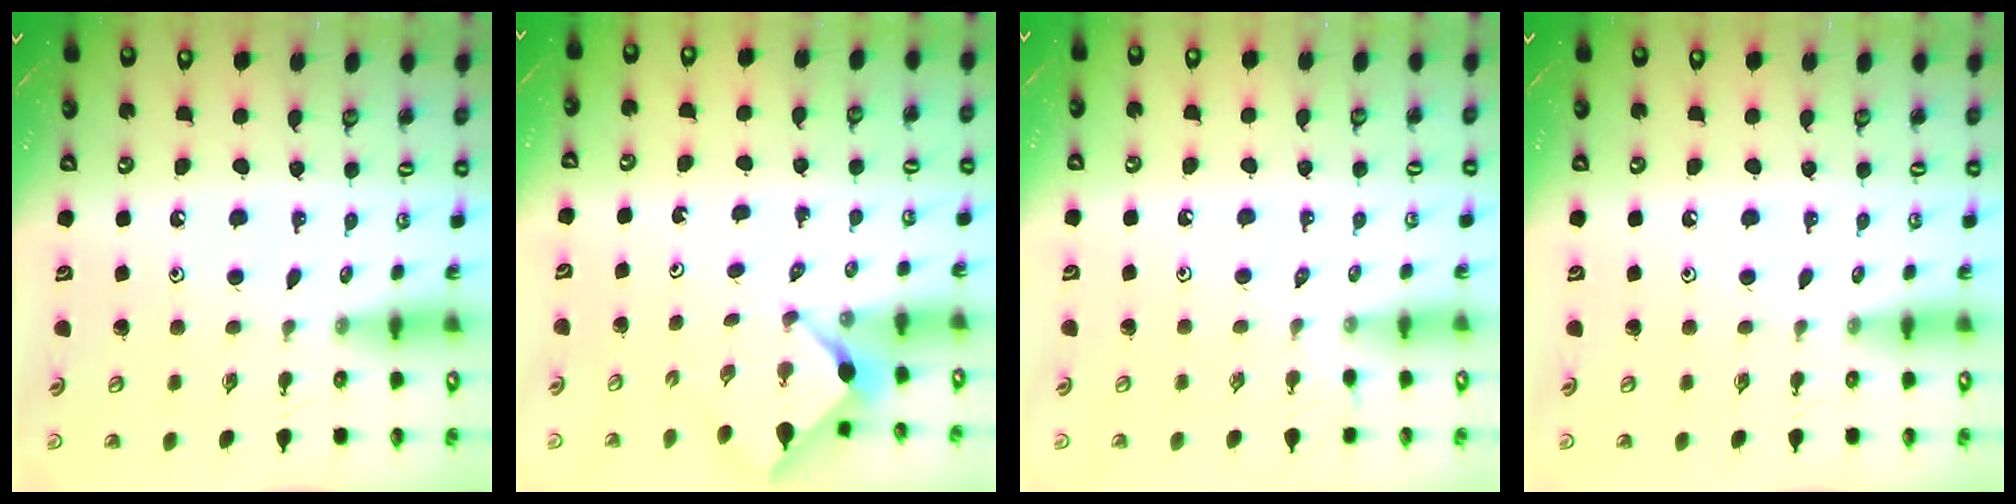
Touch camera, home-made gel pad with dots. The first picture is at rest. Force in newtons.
{"total": 2.6, "press": 2.6, "slide": 0.3}
{"total": 1.9, "press": 1.9, "slide": 0.4}
{"total": 0.0}